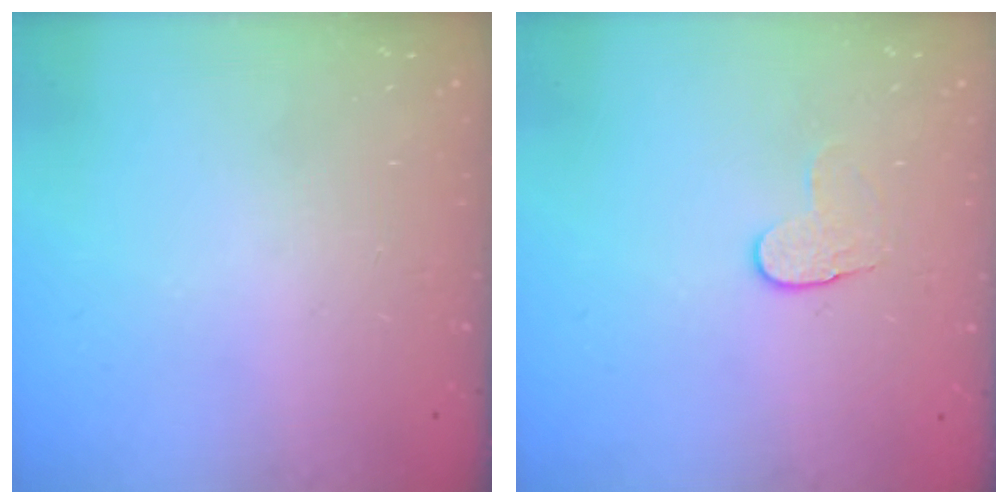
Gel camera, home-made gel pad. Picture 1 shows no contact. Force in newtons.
{"total": 4.0, "press": 4.0, "slide": 0.5}